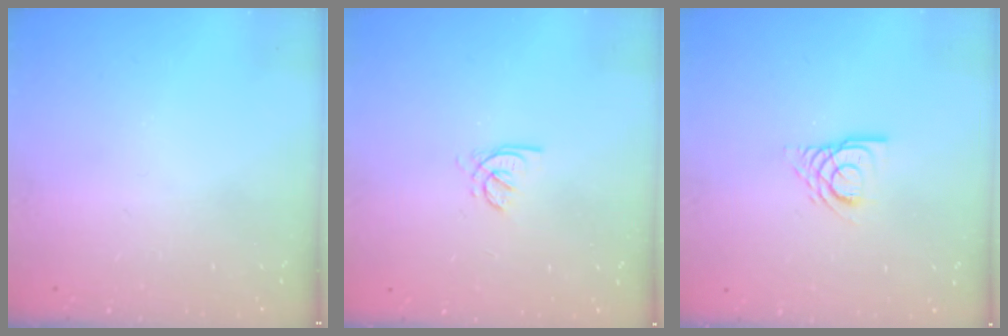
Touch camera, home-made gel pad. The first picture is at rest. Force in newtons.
{"total": 1.6, "press": 1.6, "slide": 0.3}
{"total": 6.1, "press": 6.0, "slide": 0.5}